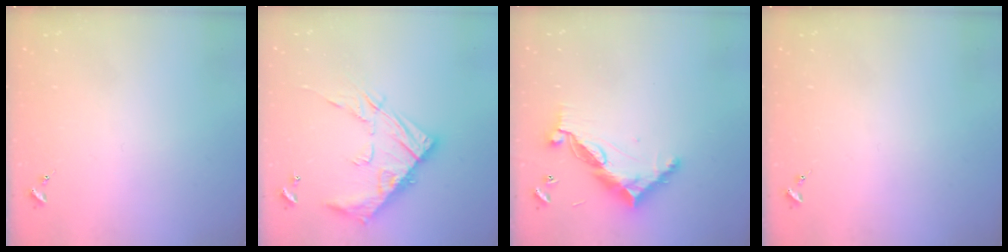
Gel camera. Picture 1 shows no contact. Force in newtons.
{"total": 17.3, "press": 17.3, "slide": 1.4}
{"total": 11.5, "press": 11.4, "slide": 1.0}
{"total": 0.0}